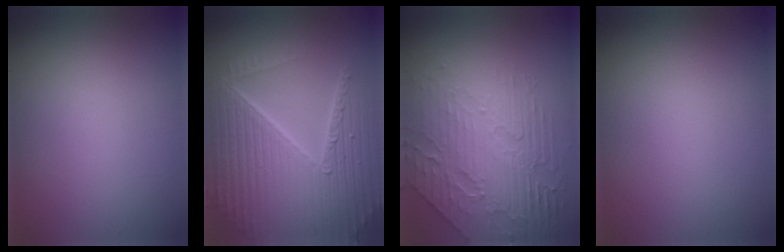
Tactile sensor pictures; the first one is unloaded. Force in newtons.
{"total": 10.1, "press": 6.4, "slide": 7.8}
{"total": 7.9, "press": 5.4, "slide": 5.8}
{"total": 0.0}